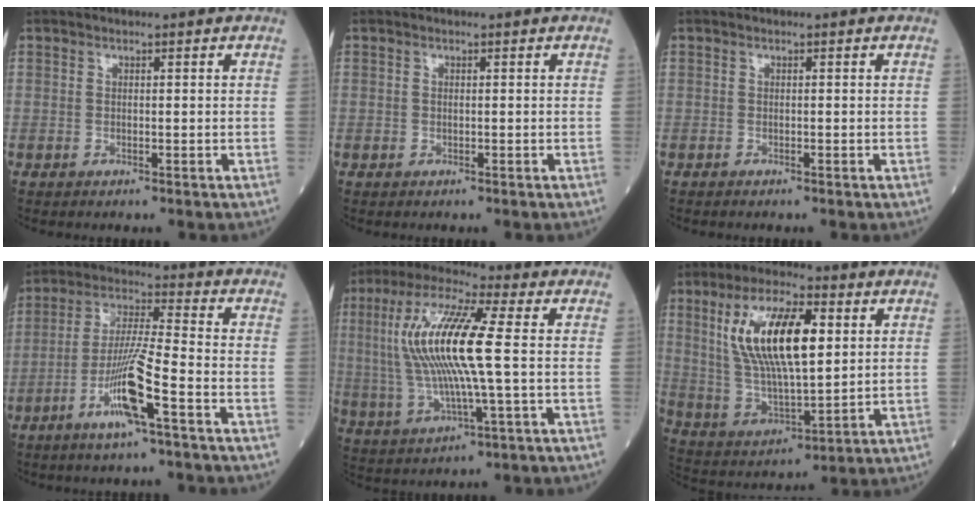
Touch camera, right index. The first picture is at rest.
{"total": 0.0}
{"total": 0.0}
{"total": 10.3, "force": [-4.7, -0.1, 9.2], "torque": [-0.181, -0.003, -0.090]}
{"total": 15.0, "force": [1.2, 1.6, 14.9], "torque": [-0.317, 0.012, 0.020]}
{"total": 15.9, "force": [4.5, 4.8, 14.5], "torque": [-0.291, 0.010, 0.087]}